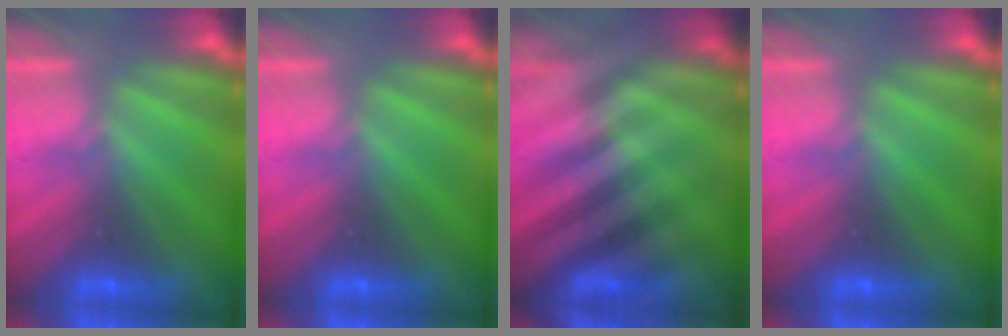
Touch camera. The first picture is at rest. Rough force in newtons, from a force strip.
{"total": 0.0}
{"total": 2.5}
{"total": 0.0}